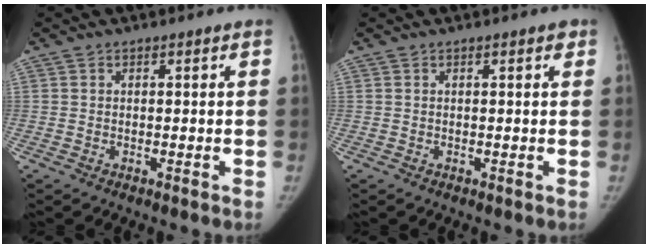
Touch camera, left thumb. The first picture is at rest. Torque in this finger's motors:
{"motor_torque": [0.23, 0.05, -0.03, -0.06, 0.06]}